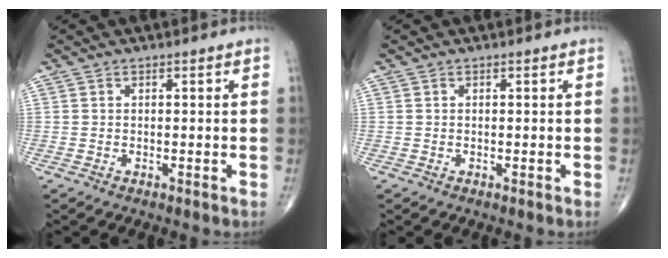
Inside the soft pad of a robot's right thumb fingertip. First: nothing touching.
{"total": 0.0}